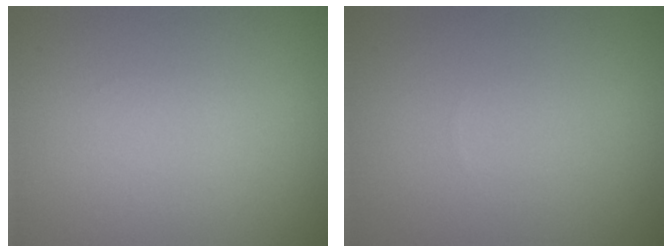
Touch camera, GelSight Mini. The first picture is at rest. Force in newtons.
{"total": 0.0}